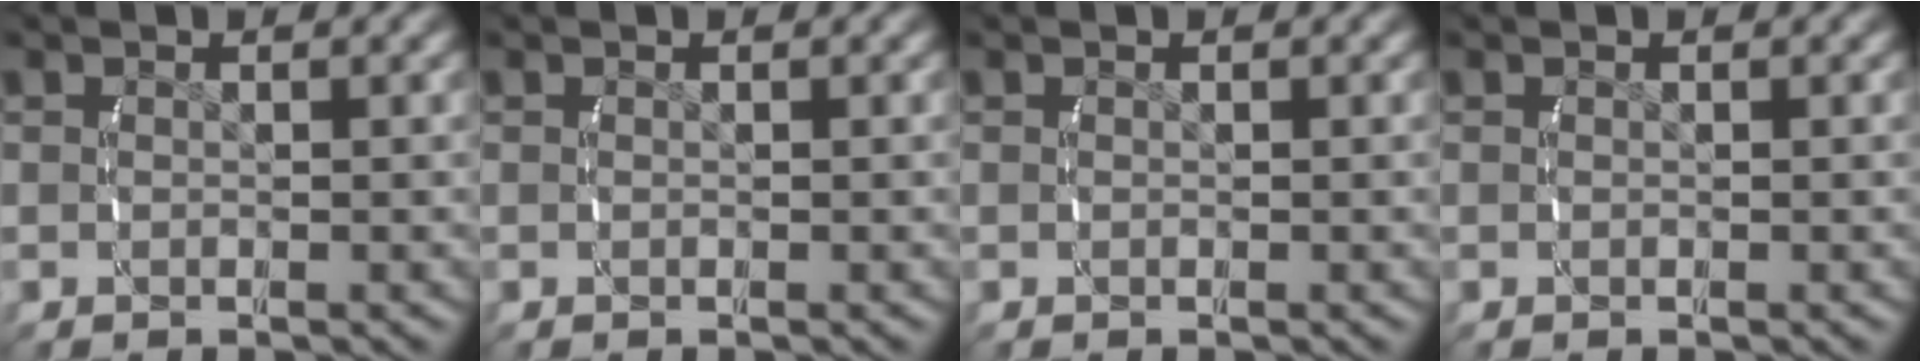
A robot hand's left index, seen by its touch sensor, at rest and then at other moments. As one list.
[{"total": 0.0}, {"total": 0.0}, {"total": 0.0}]